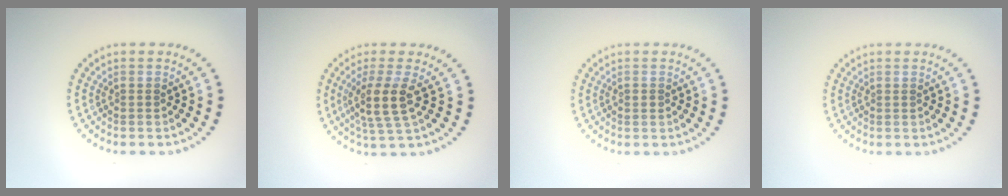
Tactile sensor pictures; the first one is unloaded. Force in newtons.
{"total": 3.6, "press": 2.9, "slide": 2.2}
{"total": 0.9, "press": 0.9, "slide": 0.1}
{"total": 0.0}